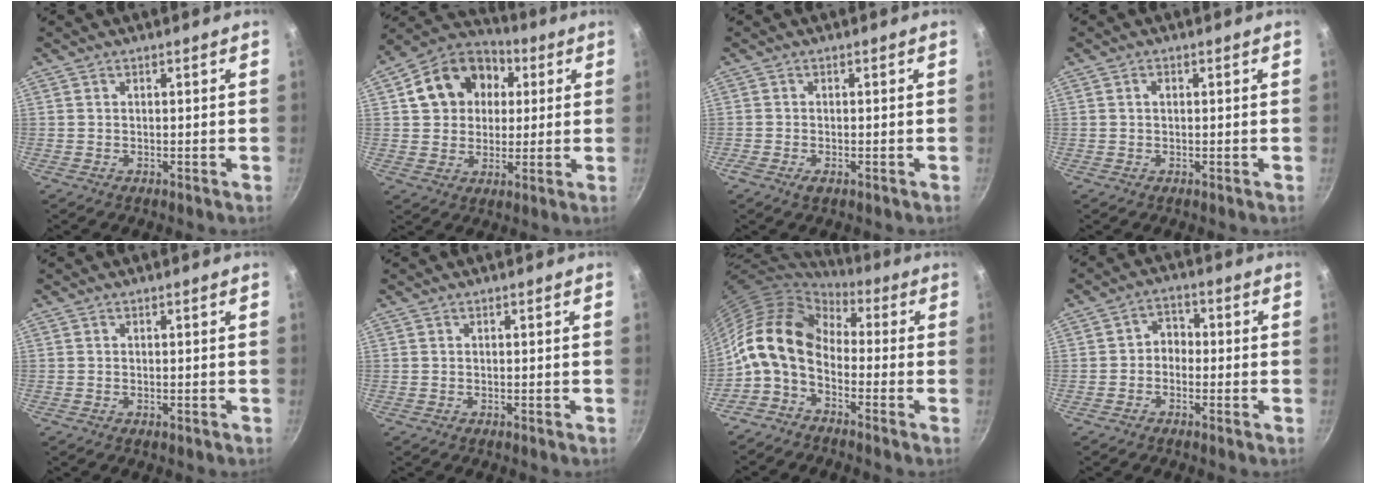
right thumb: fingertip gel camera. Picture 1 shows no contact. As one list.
[{"total": 15.4, "force": [3.9, 12.4, 8.2], "torque": [-0.118, 0.023, 0.052]}, {"total": 1.8, "force": [-0.9, 0.8, 1.4], "torque": [-0.032, -0.001, -0.019]}, {"total": 1.0, "force": [0.1, 0.7, 0.7], "torque": [-0.010, 0.004, 0.001]}, {"total": 5.5, "force": [-2.7, 3.2, 3.6], "torque": [-0.025, 0.017, -0.021]}, {"total": 0.0}, {"total": 13.1, "force": [-1.1, 8.5, 9.9], "torque": [-0.172, 0.031, -0.041]}, {"total": 3.8, "force": [-0.9, 3.1, 2.0], "torque": [-0.010, 0.019, -0.026]}]